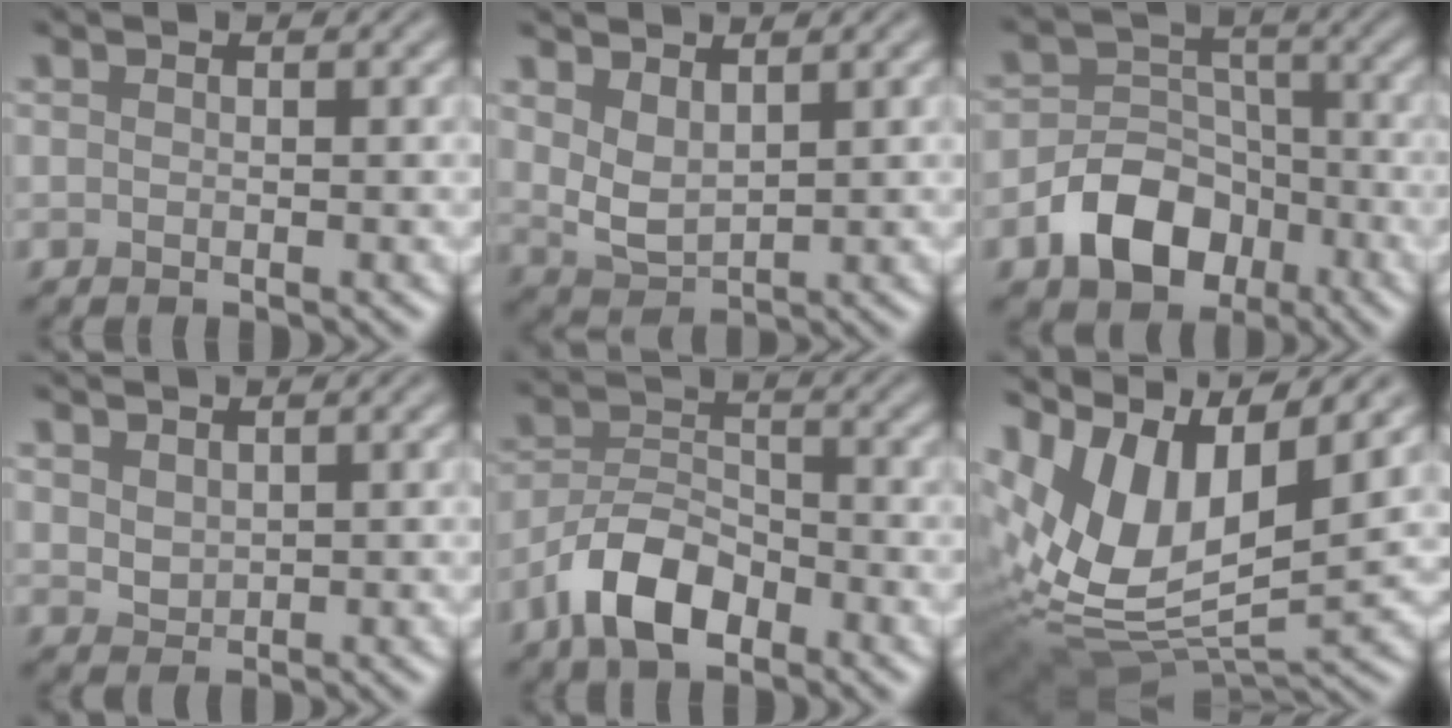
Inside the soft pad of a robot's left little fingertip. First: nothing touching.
{"total": 3.0, "force": [1.4, 1.6, 2.1], "torque": [-0.050, -0.006, 0.035]}
{"total": 6.6, "force": [-3.4, 4.6, 3.3], "torque": [-0.047, -0.004, -0.064]}
{"total": 1.6, "force": [0.9, 1.1, 0.7], "torque": [-0.016, -0.003, 0.023]}
{"total": 6.0, "force": [-3.8, 2.9, 3.7], "torque": [-0.063, 0.004, -0.080]}
{"total": 13.1, "force": [4.6, 6.4, 10.5], "torque": [-0.229, 0.008, 0.084]}